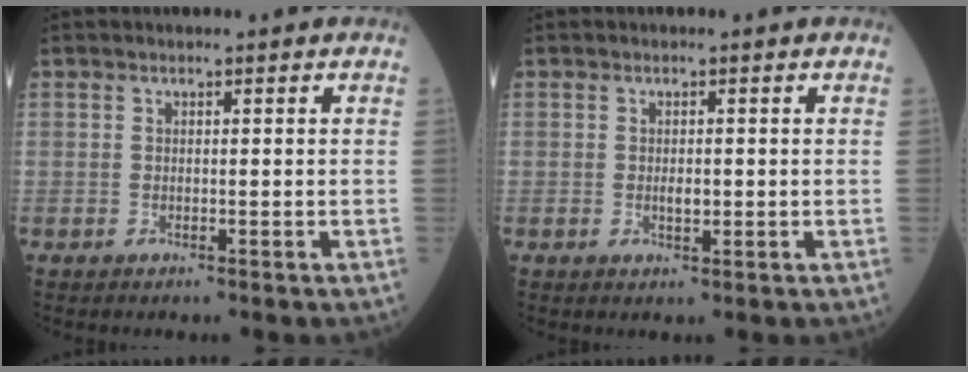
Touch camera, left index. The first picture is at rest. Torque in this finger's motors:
{"motor_torque": [0.26, -0.06, 0.04, 0.03]}